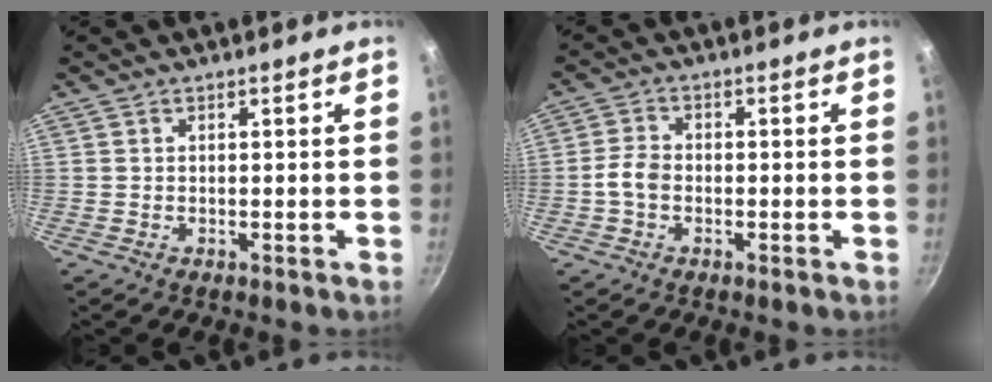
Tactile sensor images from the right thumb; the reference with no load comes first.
{"total": 3.8, "force": [-1.1, 2.7, 2.4], "torque": [-0.047, 0.018, -0.028]}